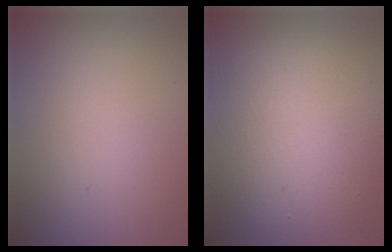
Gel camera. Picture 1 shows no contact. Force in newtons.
{"total": 9.2, "press": 9.2, "slide": 0.3}